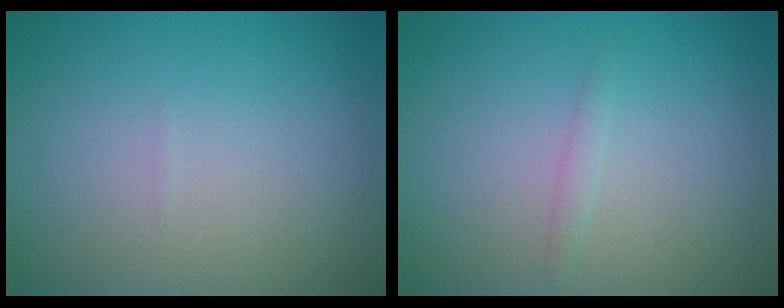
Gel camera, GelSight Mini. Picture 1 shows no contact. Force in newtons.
{"total": 0.6, "press": 0.6, "slide": 0.0}